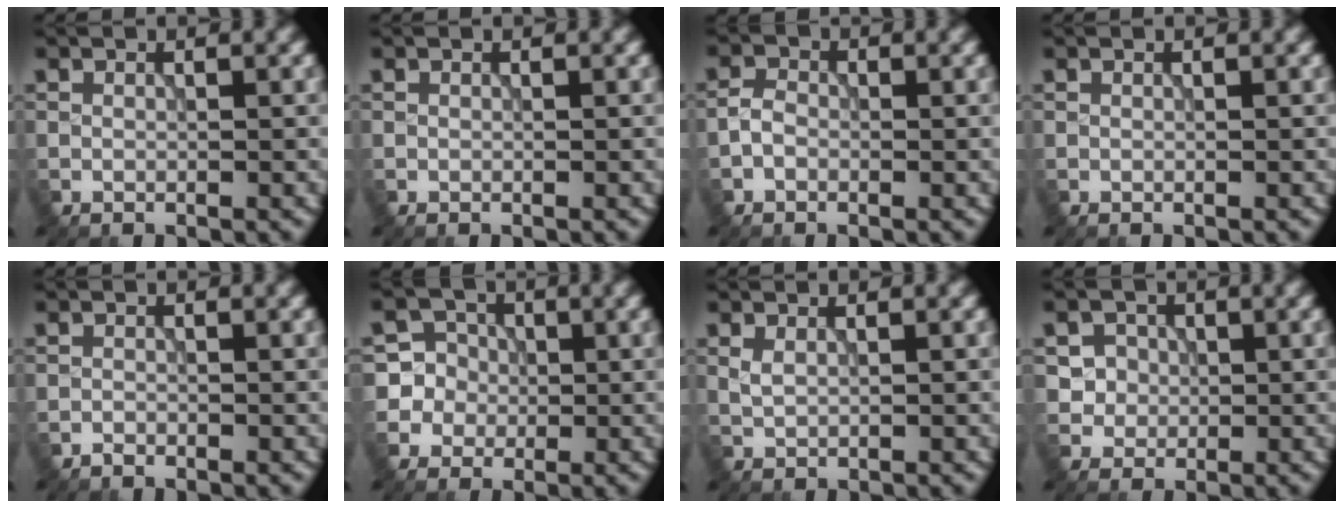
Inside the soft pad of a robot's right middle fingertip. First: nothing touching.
{"total": 0.0}
{"total": 1.6, "force": [-0.6, 1.2, 0.7], "torque": [-0.014, 0.004, -0.018]}
{"total": 0.0}
{"total": 0.6, "force": [-0.6, 0.3, 0.0], "torque": [0.002, 0.000, -0.012]}
{"total": 6.5, "force": [-0.3, 6.5, 0.5], "torque": [-0.009, 0.019, -0.011]}
{"total": 0.8, "force": [0.4, 0.4, 0.5], "torque": [-0.016, -0.003, 0.012]}
{"total": 3.7, "force": [0.6, 3.5, 0.9], "torque": [-0.008, 0.004, 0.012]}